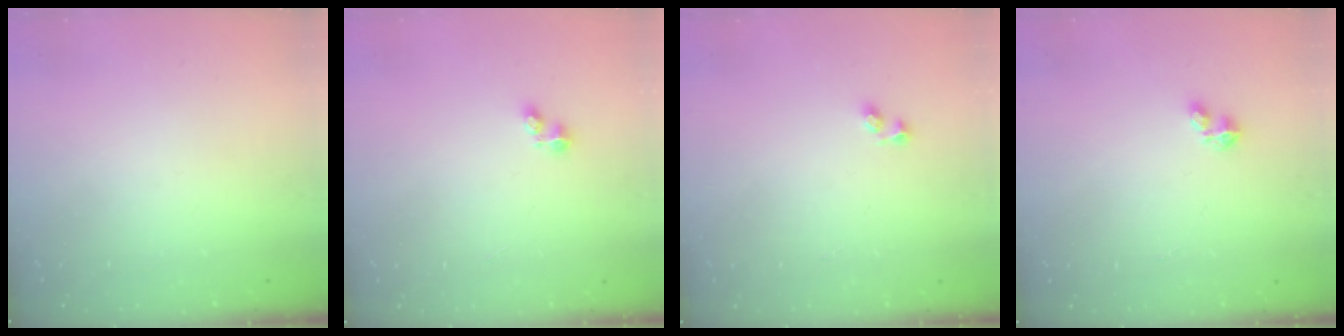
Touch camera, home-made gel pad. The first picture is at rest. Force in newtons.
{"total": 2.5, "press": 2.5, "slide": 0.4}
{"total": 2.6, "press": 2.3, "slide": 1.2}
{"total": 2.9, "press": 2.9, "slide": 0.5}